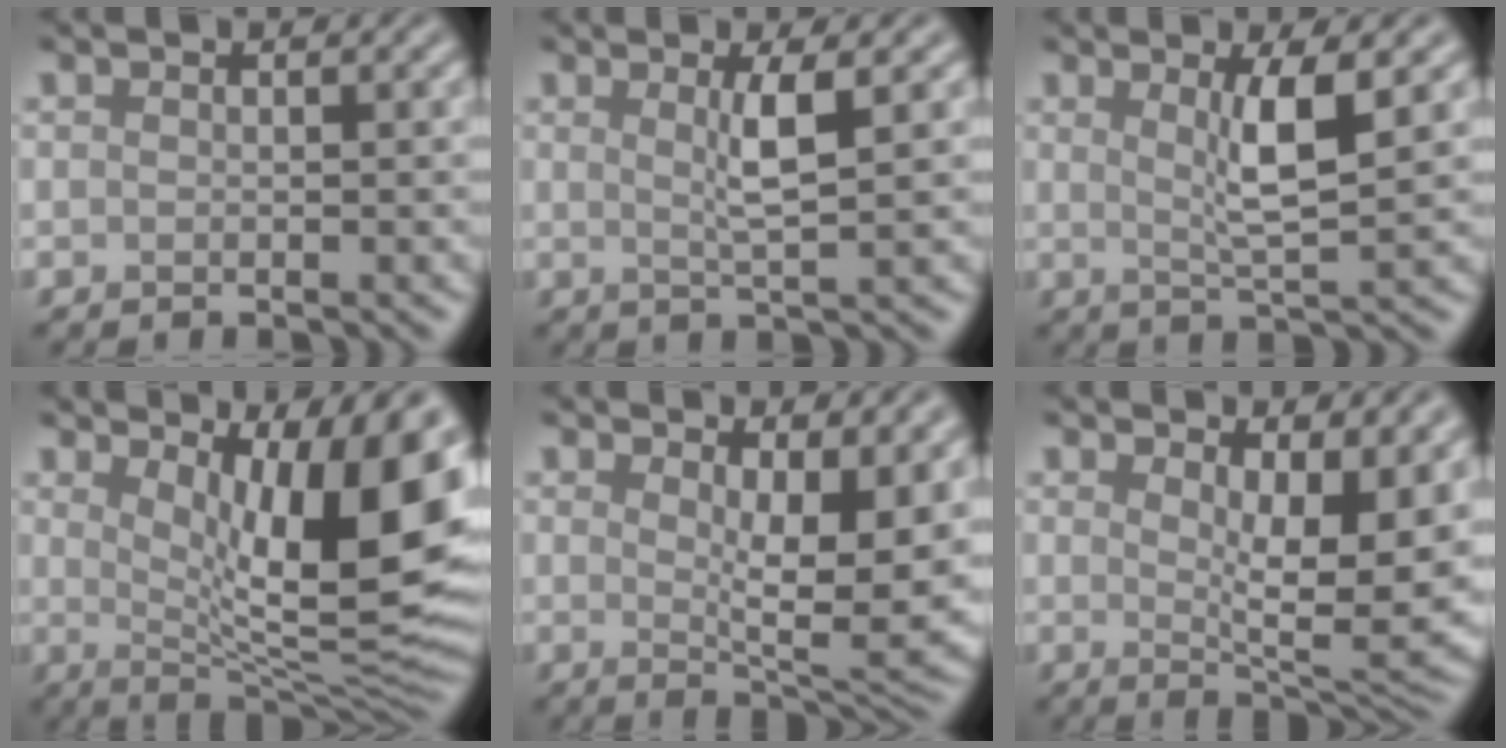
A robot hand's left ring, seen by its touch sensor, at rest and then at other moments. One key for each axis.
{"total": 2.9, "fx": 0.8, "fy": 0.5, "fz": 2.7, "tx": -0.047, "ty": -0.002, "tz": 0.011}
{"total": 3.9, "fx": 1.1, "fy": 0.7, "fz": 3.7, "tx": -0.063, "ty": -0.004, "tz": 0.019}
{"total": 14.0, "fx": 3.7, "fy": 4.2, "fz": 12.8, "tx": -0.155, "ty": -0.012, "tz": 0.063}
{"total": 8.1, "fx": 2.0, "fy": 2.6, "fz": 7.4, "tx": -0.106, "ty": -0.017, "tz": 0.038}
{"total": 9.0, "fx": 2.5, "fy": 2.9, "fz": 8.2, "tx": -0.107, "ty": -0.016, "tz": 0.042}